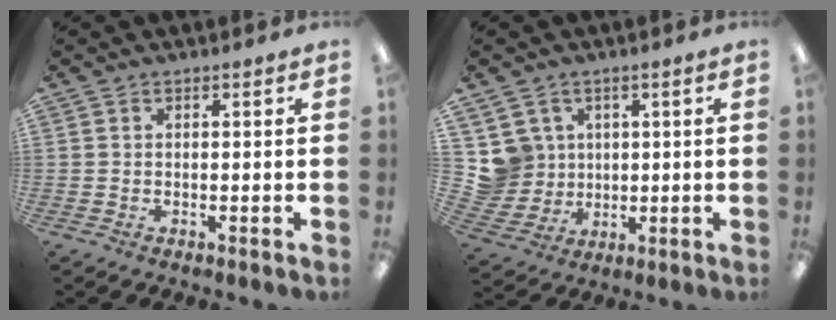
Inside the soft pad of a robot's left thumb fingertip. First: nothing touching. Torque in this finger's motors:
{"motor_torque": [-0.12, 0.12, 0.34, -0.38, 0.00]}